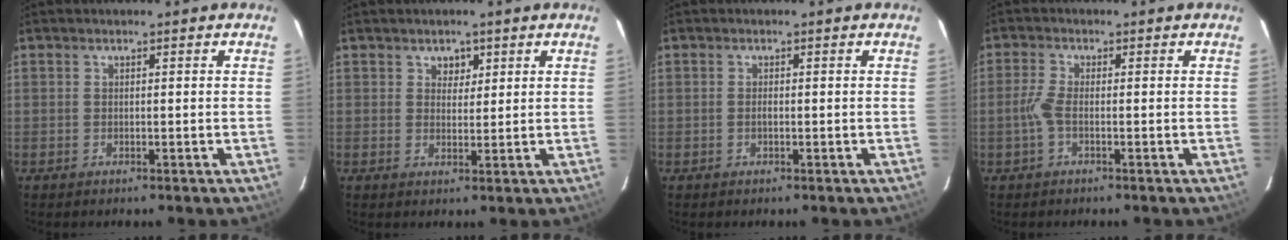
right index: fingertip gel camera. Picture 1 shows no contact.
{"total": 2.4, "force": [1.3, 2.0, 0.5], "torque": [-0.002, 0.004, 0.022]}
{"total": 1.0, "force": [-0.4, 0.5, 0.7], "torque": [-0.015, 0.002, -0.007]}
{"total": 2.8, "force": [-1.1, 0.6, 2.5], "torque": [-0.063, 0.002, -0.024]}